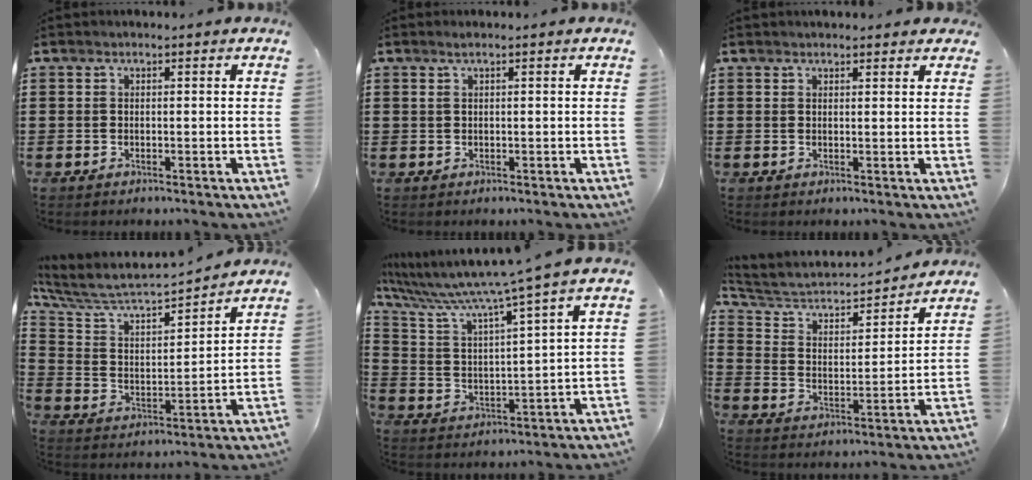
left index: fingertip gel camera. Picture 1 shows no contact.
{"total": 0.8, "force": [0.4, 0.0, 0.7], "torque": [-0.012, 0.001, 0.007]}
{"total": 1.4, "force": [1.4, 0.3, 0.3], "torque": [-0.008, 0.003, 0.027]}
{"total": 5.7, "force": [5.3, 0.9, 2.0], "torque": [-0.069, -0.043, 0.082]}
{"total": 6.9, "force": [5.9, -0.9, 3.5], "torque": [-0.098, -0.052, 0.090]}
{"total": 4.2, "force": [3.6, 1.5, 1.6], "torque": [-0.055, -0.028, 0.052]}